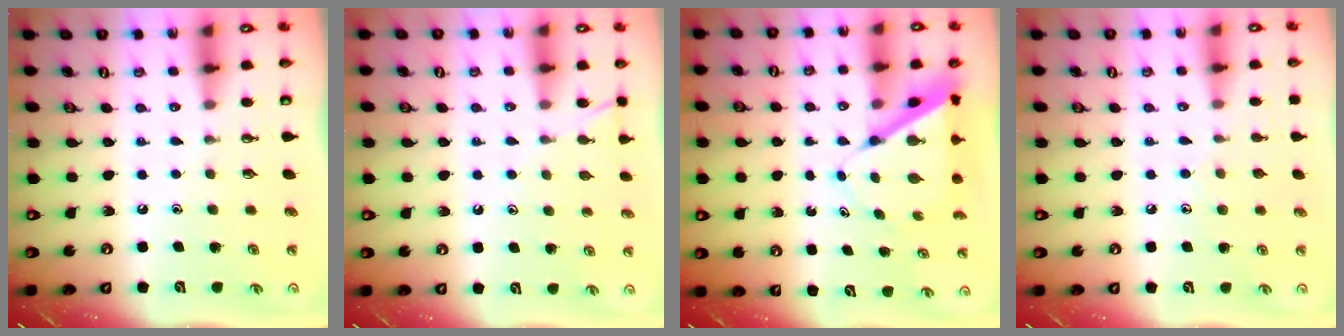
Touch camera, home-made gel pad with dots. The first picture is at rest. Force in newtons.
{"total": 5.4, "press": 5.3, "slide": 0.6}
{"total": 7.6, "press": 7.5, "slide": 0.5}
{"total": 6.2, "press": 6.2, "slide": 0.7}